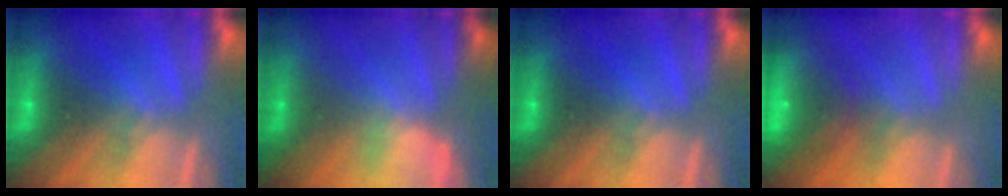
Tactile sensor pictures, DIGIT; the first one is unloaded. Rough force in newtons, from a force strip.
{"total": 2.9}
{"total": 0.0}
{"total": 7.7}